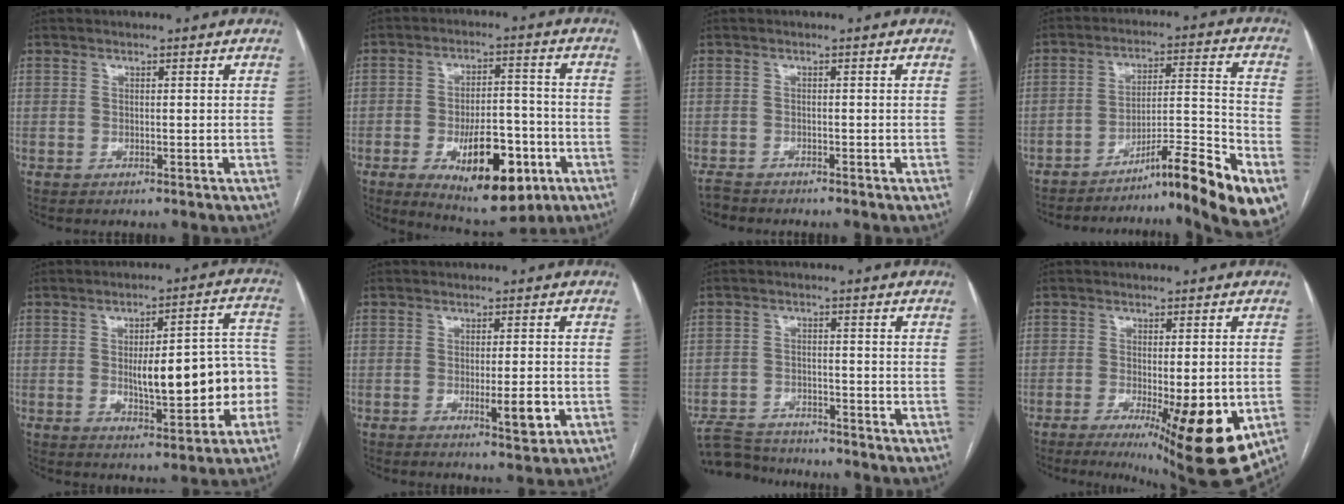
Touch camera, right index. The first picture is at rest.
{"total": 14.6, "force": [-6.0, 6.3, 11.7], "torque": [-0.166, -0.002, -0.078]}
{"total": 1.5, "force": [-1.5, 0.1, -0.2], "torque": [0.004, -0.007, -0.028]}
{"total": 15.6, "force": [-10.4, -0.3, 11.6], "torque": [-0.142, 0.026, -0.154]}
{"total": 13.8, "force": [-2.1, 3.8, 13.1], "torque": [-0.173, 0.033, -0.017]}
{"total": 4.2, "force": [-1.3, 0.7, 4.0], "torque": [-0.058, -0.005, -0.013]}
{"total": 6.7, "force": [-6.5, 1.3, 0.7], "torque": [-0.015, -0.007, -0.114]}
{"total": 14.0, "force": [-5.0, 2.7, 12.8], "torque": [-0.125, -0.020, -0.055]}